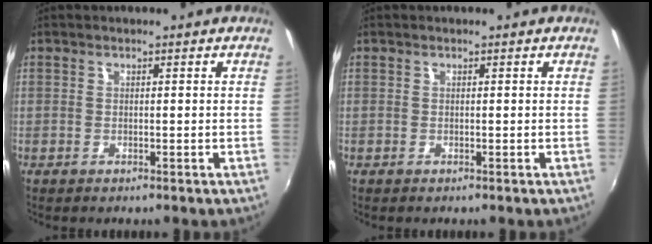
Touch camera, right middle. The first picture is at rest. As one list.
[{"total": 0.0}]